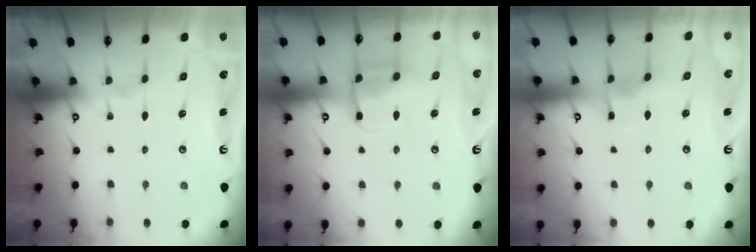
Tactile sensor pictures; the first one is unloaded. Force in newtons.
{"total": 9.9, "press": 9.8, "slide": 1.1}
{"total": 5.3, "press": 5.2, "slide": 0.7}